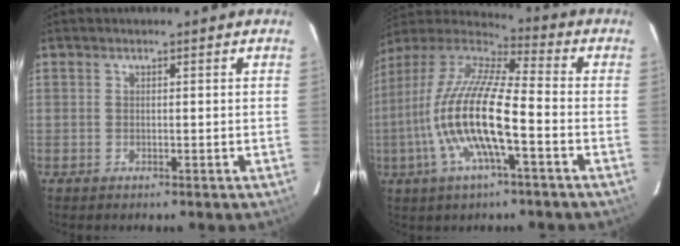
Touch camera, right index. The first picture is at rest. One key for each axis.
{"total": 17.5, "fx": -4.9, "fy": 3.6, "fz": 16.4, "tx": -0.312, "ty": -0.014, "tz": -0.101}